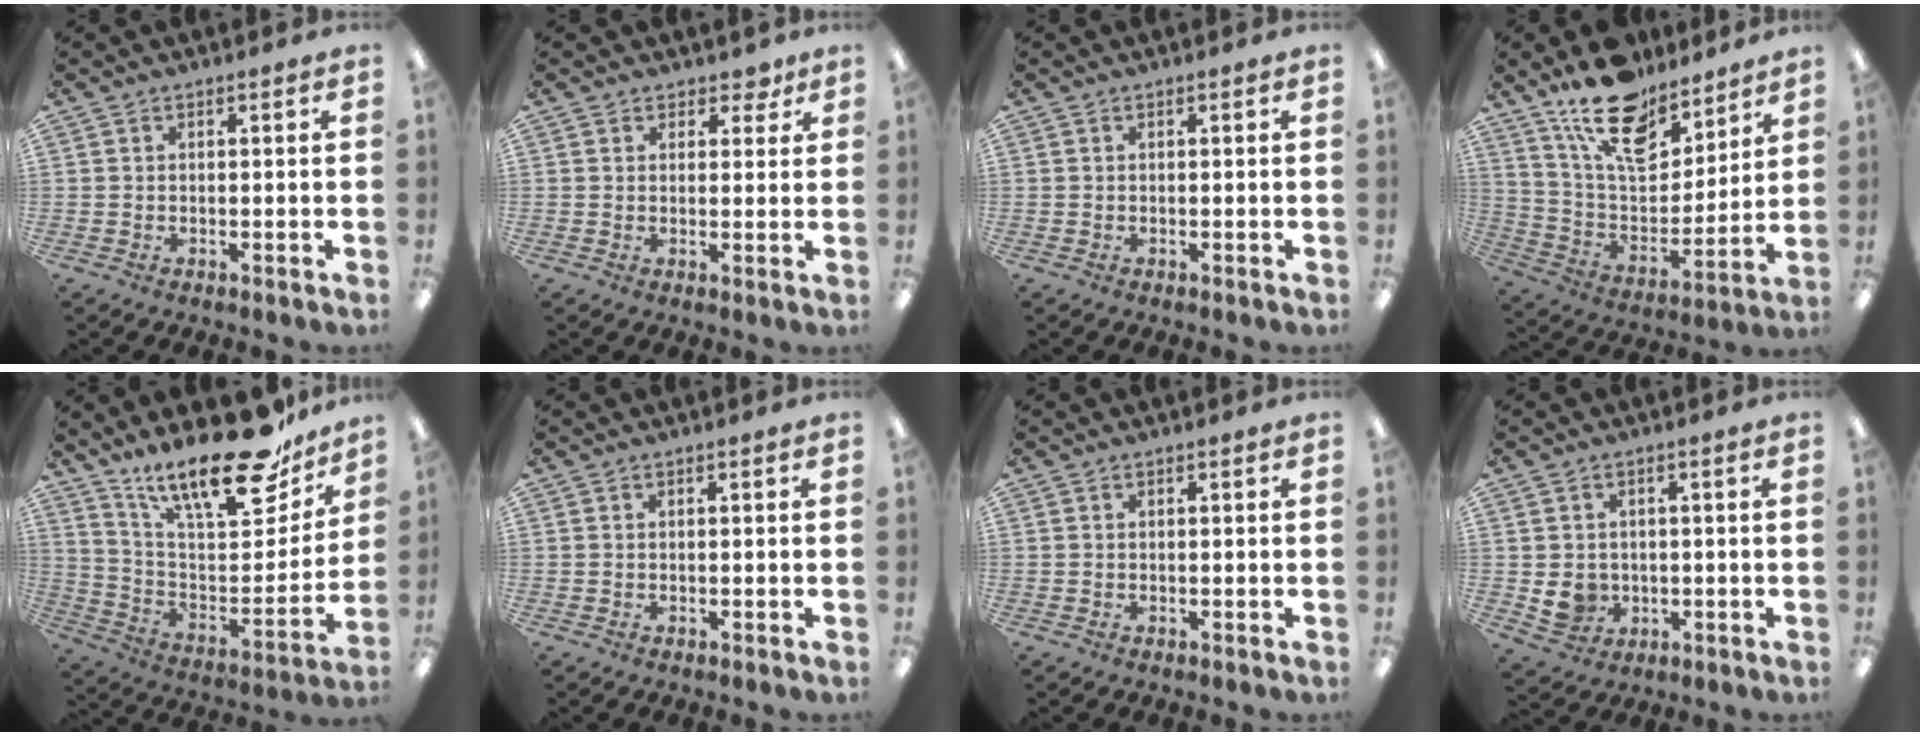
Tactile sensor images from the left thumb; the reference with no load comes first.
{"total": 3.6, "force": [2.3, 2.7, 0.6], "torque": [0.004, -0.009, 0.039]}
{"total": 0.0}
{"total": 18.6, "force": [13.7, 9.0, 8.7], "torque": [-0.154, -0.085, 0.245]}
{"total": 22.5, "force": [17.5, 6.8, 12.5], "torque": [-0.193, -0.123, 0.296]}
{"total": 0.0}
{"total": 0.0}
{"total": 5.6, "force": [-0.2, 5.2, 2.0], "torque": [-0.038, 0.004, 0.000]}